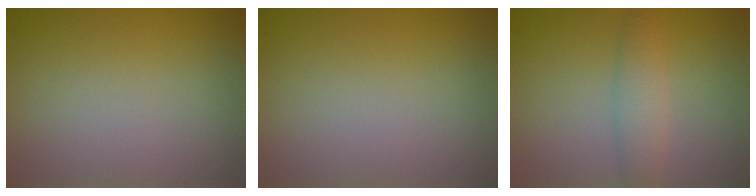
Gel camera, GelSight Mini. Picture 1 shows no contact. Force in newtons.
{"total": 0.0}
{"total": 2.4, "press": 2.4, "slide": 0.1}